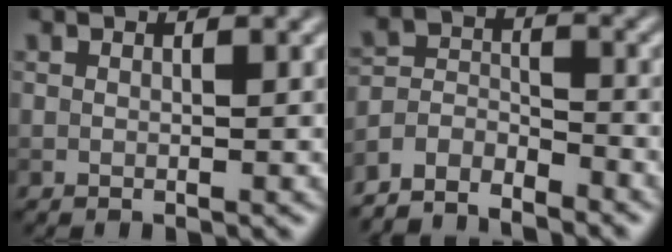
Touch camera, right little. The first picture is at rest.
{"total": 5.1, "force": [-4.6, 1.8, 1.1], "torque": [-0.015, -0.003, -0.097]}